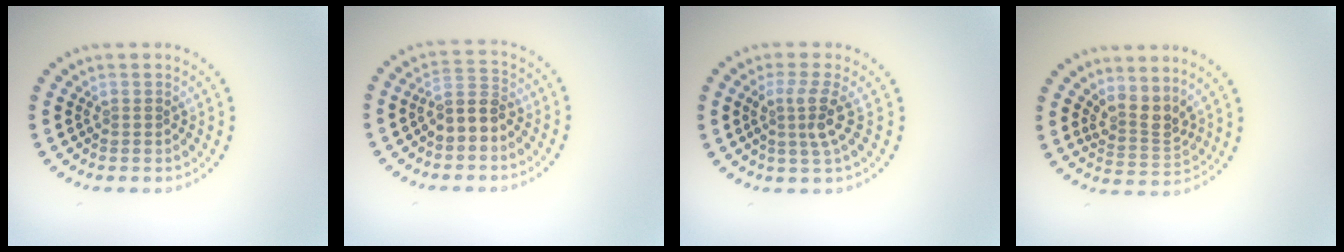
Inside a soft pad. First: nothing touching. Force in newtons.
{"total": 2.9, "press": 2.7, "slide": 1.2}
{"total": 2.7, "press": 2.0, "slide": 1.8}
{"total": 2.8, "press": 2.0, "slide": 1.9}